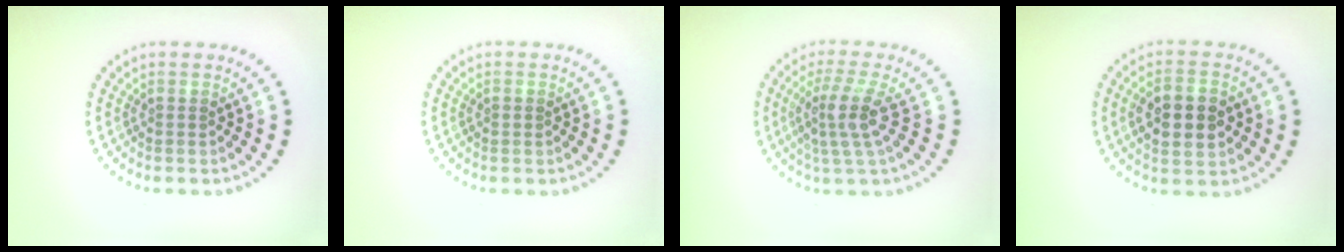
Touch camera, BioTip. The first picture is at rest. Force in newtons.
{"total": 0.6, "press": 0.6, "slide": 0.0}
{"total": 3.8, "press": 2.8, "slide": 2.6}
{"total": 5.2, "press": 5.2, "slide": 0.4}